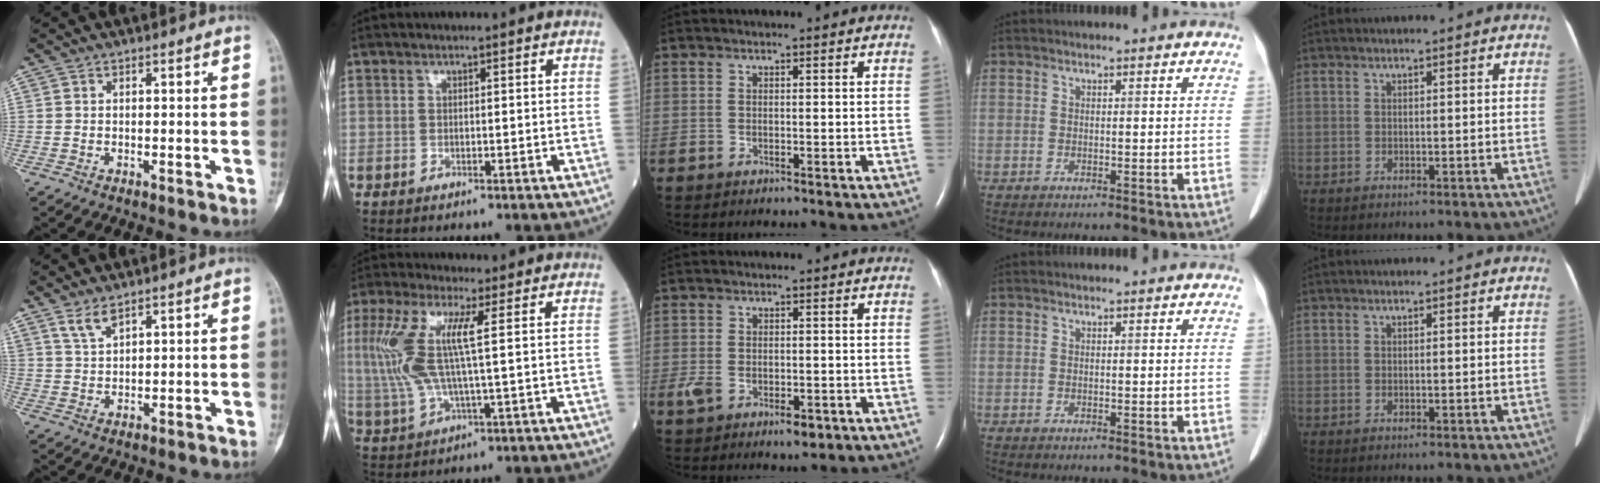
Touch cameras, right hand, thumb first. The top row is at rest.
{"thumb": {"total": 3.4, "force": [2.7, 1.1, 1.9], "torque": [-0.036, -0.016, 0.059]}, "index": {"total": 10.6, "force": [2.0, 1.8, 10.3], "torque": [-0.253, 0.013, 0.037]}, "middle": {"total": 4.9, "force": [-2.0, 2.5, 3.7], "torque": [-0.070, -0.003, -0.022]}}